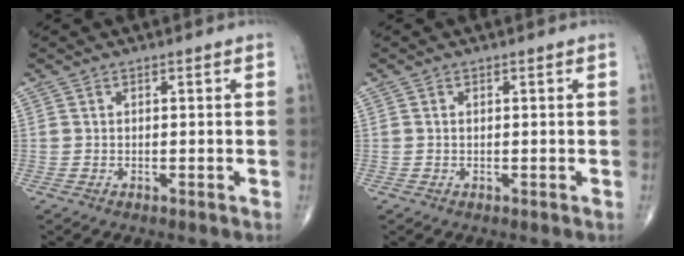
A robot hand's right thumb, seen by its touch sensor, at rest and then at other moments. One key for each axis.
{"total": 0.0}